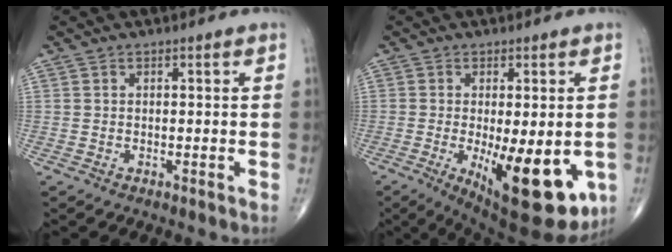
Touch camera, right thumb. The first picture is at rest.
{"total": 17.5, "force": [-4.8, 6.5, 15.5], "torque": [-0.188, -0.024, -0.050]}